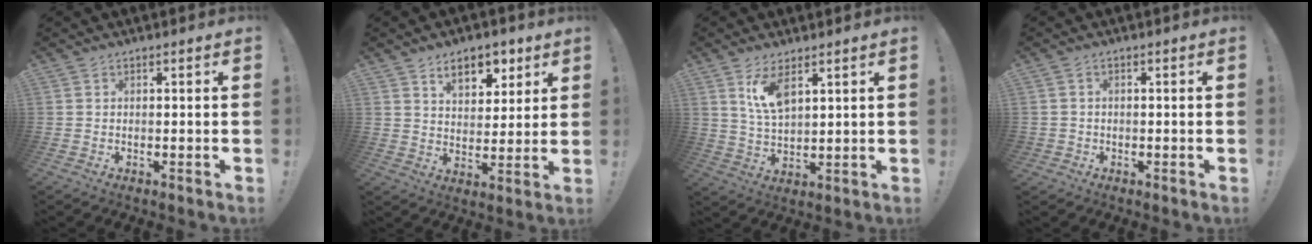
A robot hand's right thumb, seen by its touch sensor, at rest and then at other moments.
{"total": 10.0, "force": [5.8, 6.0, 5.5], "torque": [-0.071, -0.025, 0.104]}
{"total": 8.1, "force": [4.9, 3.2, 5.7], "torque": [-0.107, -0.015, 0.087]}
{"total": 1.7, "force": [-0.5, 1.5, 0.5], "torque": [-0.014, 0.007, -0.009]}